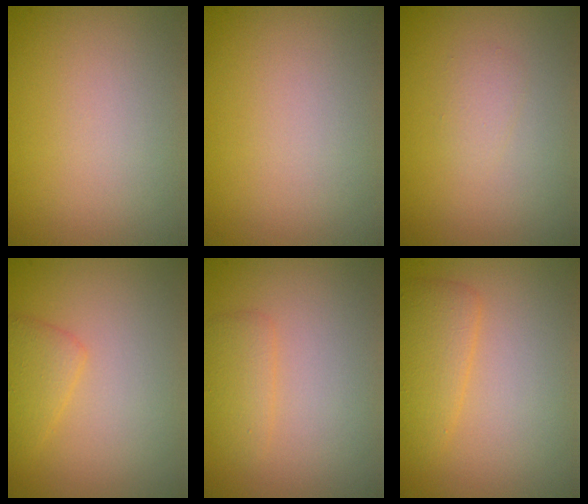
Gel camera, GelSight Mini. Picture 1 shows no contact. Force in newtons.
{"total": 0.0}
{"total": 0.9, "press": 0.9, "slide": 0.0}
{"total": 1.8, "press": 1.8, "slide": 0.2}
{"total": 1.6, "press": 1.6, "slide": 0.0}
{"total": 2.6, "press": 2.6, "slide": 0.1}